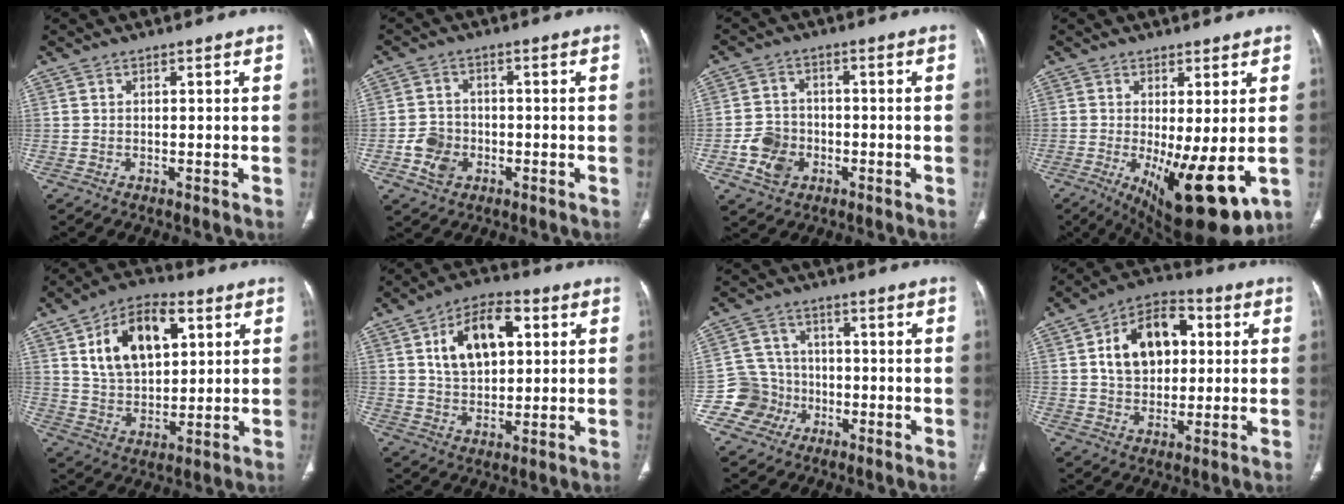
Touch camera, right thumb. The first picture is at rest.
{"total": 5.8, "force": [-1.9, 4.7, 2.8], "torque": [-0.038, 0.013, -0.033]}
{"total": 7.2, "force": [-2.5, 5.8, 3.4], "torque": [-0.043, 0.015, -0.043]}
{"total": 14.3, "force": [-3.2, 4.4, 13.2], "torque": [-0.195, -0.032, -0.030]}
{"total": 15.8, "force": [5.4, 9.6, 11.4], "torque": [-0.164, -0.005, 0.099]}
{"total": 13.3, "force": [3.9, 7.9, 9.9], "torque": [-0.142, 0.005, 0.064]}
{"total": 7.8, "force": [-2.8, 7.2, 0.4], "torque": [0.035, 0.026, -0.053]}
{"total": 14.7, "force": [2.9, 10.1, 10.2], "torque": [-0.132, 0.012, 0.043]}